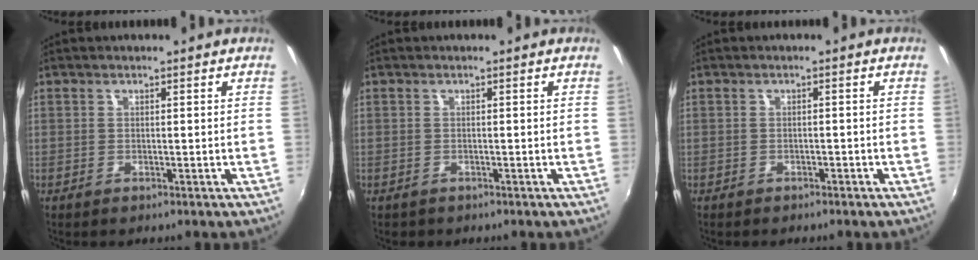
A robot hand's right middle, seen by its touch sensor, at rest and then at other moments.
{"total": 0.7, "force": [-0.5, 0.4, 0.0], "torque": [-0.003, -0.002, -0.008]}
{"total": 1.0, "force": [-0.9, 0.4, 0.0], "torque": [-0.005, 0.001, -0.014]}